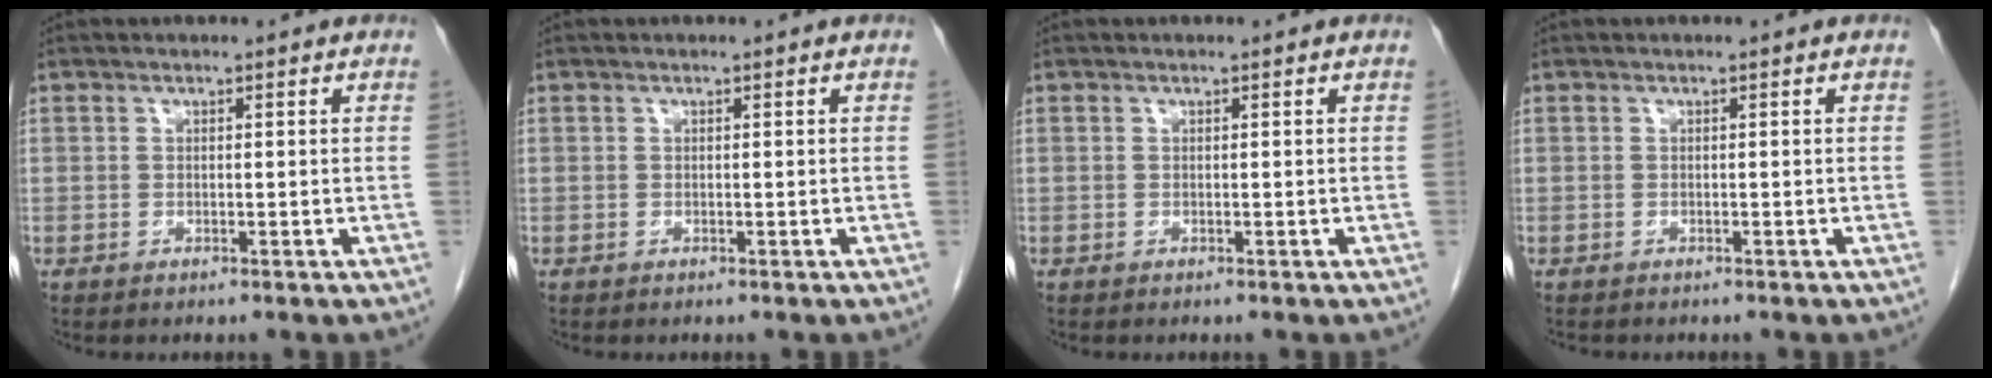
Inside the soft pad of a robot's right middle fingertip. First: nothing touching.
{"total": 0.0}
{"total": 0.0}
{"total": 1.1, "force": [-1.0, 0.4, 0.3], "torque": [-0.010, -0.002, -0.011]}